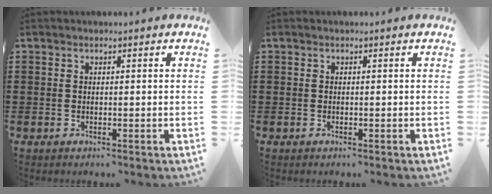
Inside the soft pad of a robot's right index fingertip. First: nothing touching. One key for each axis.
{"total": 0.0}